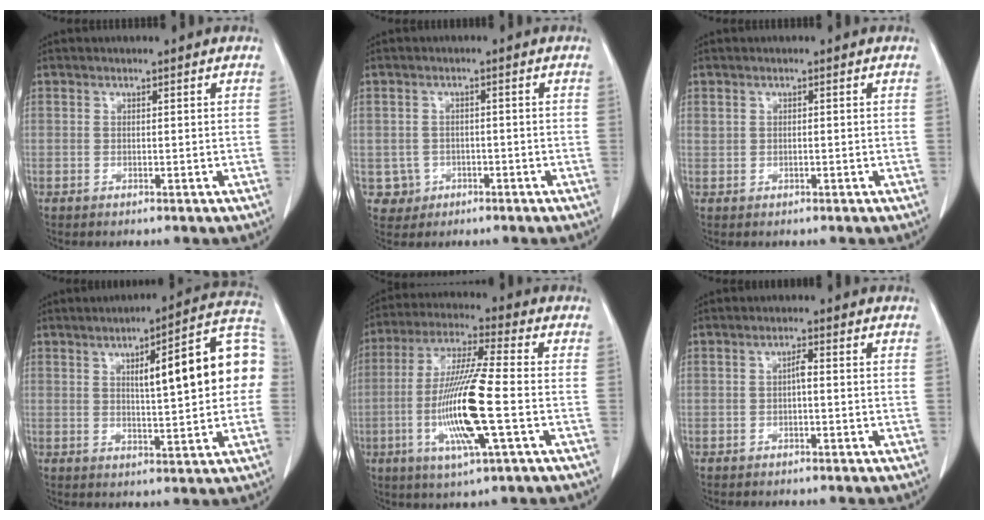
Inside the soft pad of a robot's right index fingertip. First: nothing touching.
{"total": 3.3, "force": [-0.9, 3.2, -0.1], "torque": [0.009, 0.011, -0.009]}
{"total": 0.6, "force": [0.3, 0.4, 0.3], "torque": [-0.007, 0.006, 0.008]}
{"total": 15.4, "force": [2.4, 2.7, 15.0], "torque": [-0.198, 0.038, 0.030]}
{"total": 14.3, "force": [-3.2, 0.5, 14.0], "torque": [-0.282, -0.014, -0.063]}
{"total": 1.4, "force": [-0.1, 0.3, 1.3], "torque": [-0.024, 0.004, -0.002]}